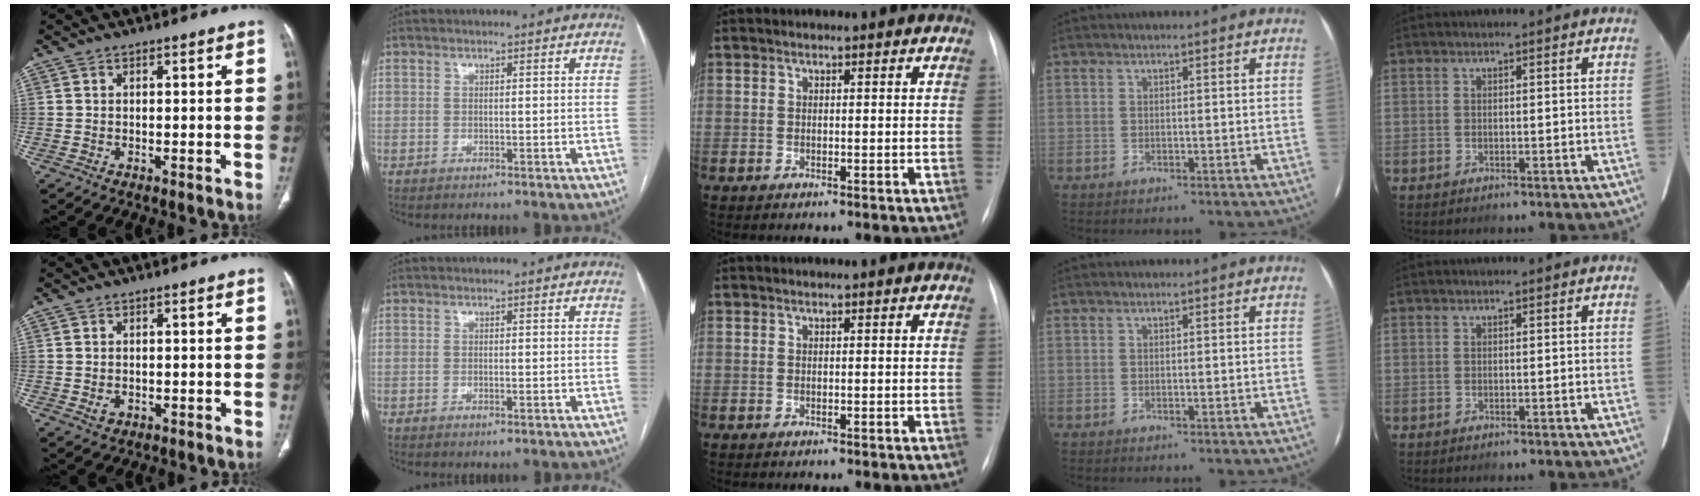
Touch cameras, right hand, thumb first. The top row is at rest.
{"thumb": {"total": 1.8, "force": [-0.3, 1.5, 1.0], "torque": [-0.016, 0.001, 0.001]}, "index": {"total": 0.8, "force": [-0.4, 0.1, 0.6], "torque": [-0.012, -0.002, -0.006]}}